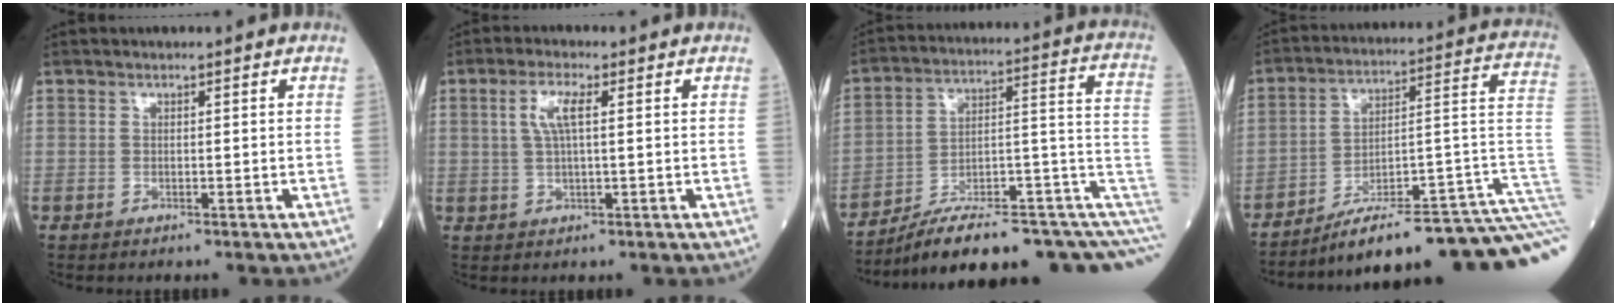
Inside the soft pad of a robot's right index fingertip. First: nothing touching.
{"total": 4.1, "force": [1.2, 0.8, 3.8], "torque": [-0.081, 0.009, 0.024]}
{"total": 20.7, "force": [-12.0, 4.6, 16.2], "torque": [-0.158, 0.070, -0.175]}
{"total": 26.0, "force": [-18.5, 1.4, 18.3], "torque": [-0.139, 0.025, -0.263]}